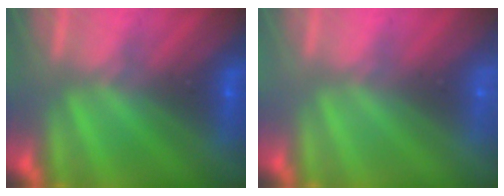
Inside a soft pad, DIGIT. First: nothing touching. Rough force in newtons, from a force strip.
{"total": 2.3}